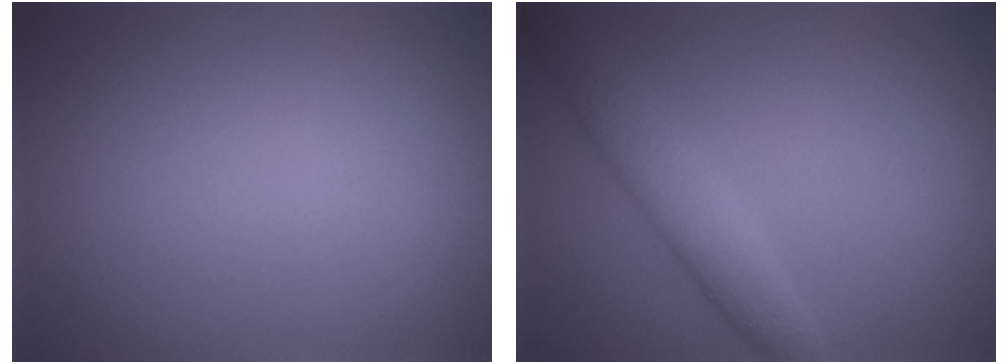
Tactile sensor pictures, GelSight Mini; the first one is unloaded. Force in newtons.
{"total": 3.8, "press": 3.8, "slide": 0.1}